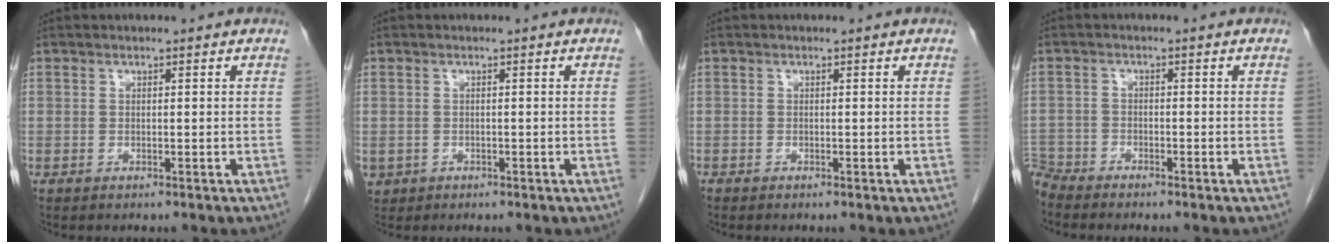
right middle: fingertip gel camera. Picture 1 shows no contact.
{"total": 1.7, "force": [-0.6, 1.5, 0.4], "torque": [-0.012, 0.001, -0.004]}
{"total": 0.0}
{"total": 3.5, "force": [-3.5, 0.4, 0.0], "torque": [0.002, -0.012, -0.068]}